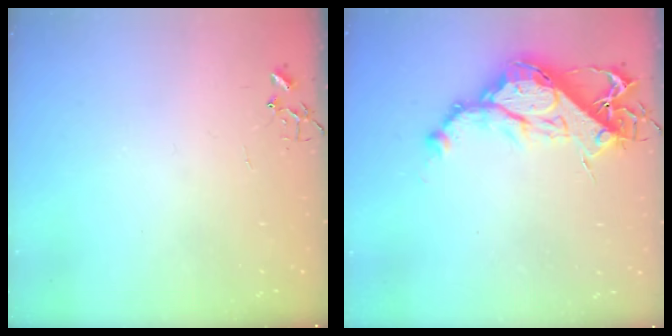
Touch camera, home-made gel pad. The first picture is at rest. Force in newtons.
{"total": 15.2, "press": 15.1, "slide": 1.4}